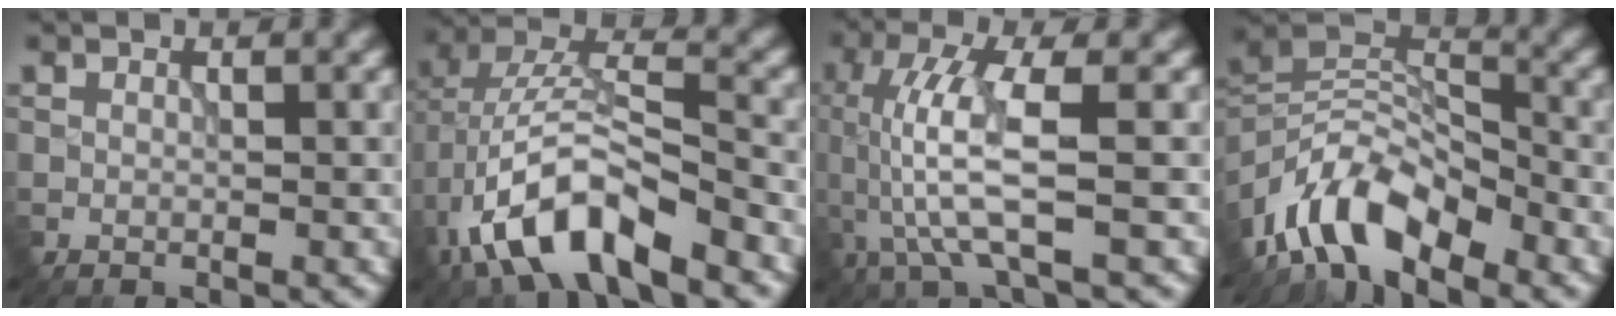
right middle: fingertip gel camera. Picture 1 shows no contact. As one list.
[{"total": 9.6, "force": [-5.1, 3.7, 7.3], "torque": [-0.137, 0.015, -0.095]}, {"total": 6.5, "force": [-0.7, 1.5, 6.3], "torque": [-0.146, 0.005, -0.009]}, {"total": 9.0, "force": [-6.5, 3.6, 5.1], "torque": [-0.080, 0.008, -0.138]}]